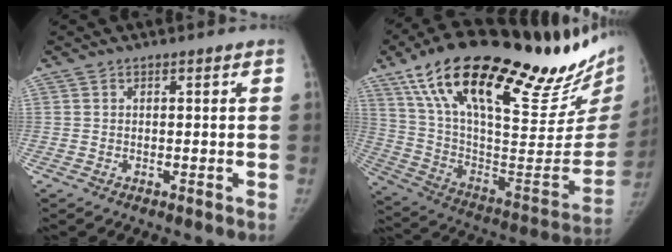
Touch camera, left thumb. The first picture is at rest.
{"total": 41.9, "force": [26.6, 12.9, 29.7], "torque": [-0.391, -0.043, 0.428]}